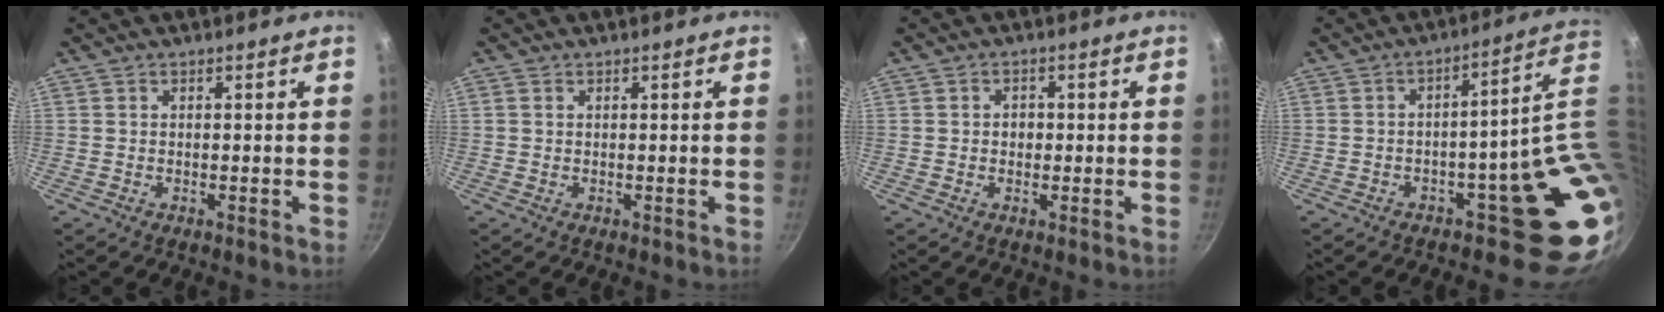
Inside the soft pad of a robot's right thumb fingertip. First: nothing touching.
{"total": 0.7, "force": [0.2, 0.6, 0.4], "torque": [-0.008, 0.002, 0.003]}
{"total": 2.3, "force": [-0.1, 1.9, 1.2], "torque": [-0.007, 0.003, -0.003]}
{"total": 12.8, "force": [0.0, 4.4, 12.0], "torque": [-0.081, 0.008, 0.012]}